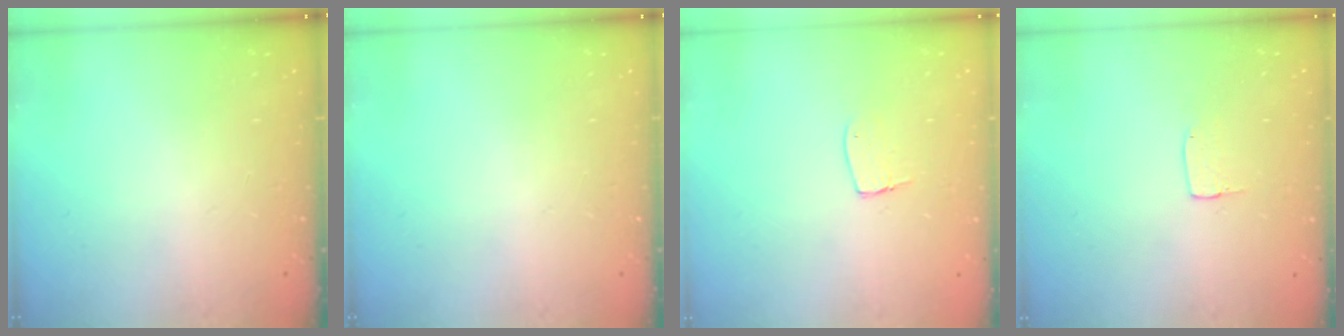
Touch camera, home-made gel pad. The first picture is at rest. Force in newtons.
{"total": 0.0}
{"total": 5.5, "press": 5.5, "slide": 0.3}
{"total": 3.9, "press": 3.9, "slide": 0.1}